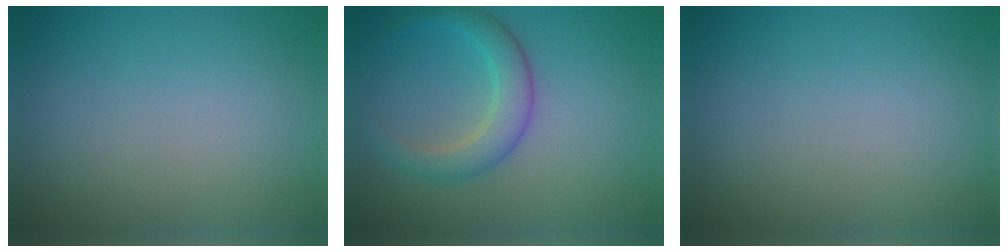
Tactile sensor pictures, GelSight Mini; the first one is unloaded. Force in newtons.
{"total": 3.3, "press": 3.3, "slide": 0.1}
{"total": 0.0}